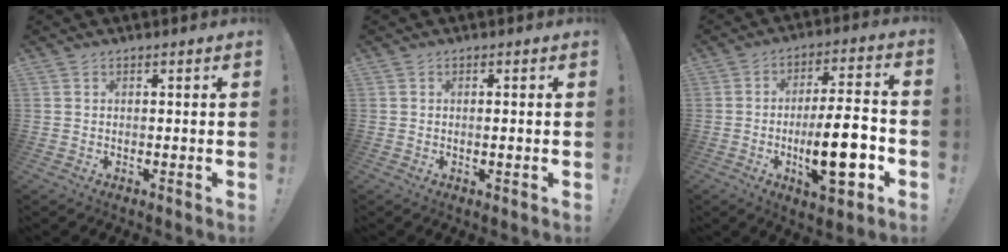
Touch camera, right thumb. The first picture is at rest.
{"total": 1.3, "force": [-0.1, -0.2, 1.3], "torque": [-0.023, 0.000, -0.002]}
{"total": 17.8, "force": [-4.8, 4.9, 16.5], "torque": [-0.261, 0.007, -0.078]}